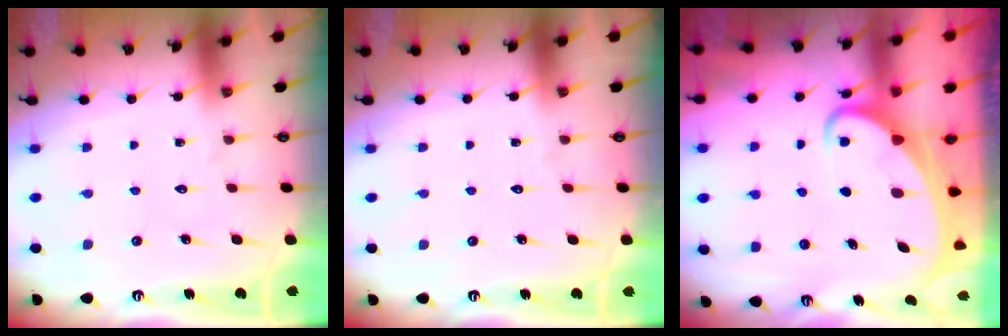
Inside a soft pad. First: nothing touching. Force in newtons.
{"total": 0.0}
{"total": 3.7, "press": 3.7, "slide": 0.4}